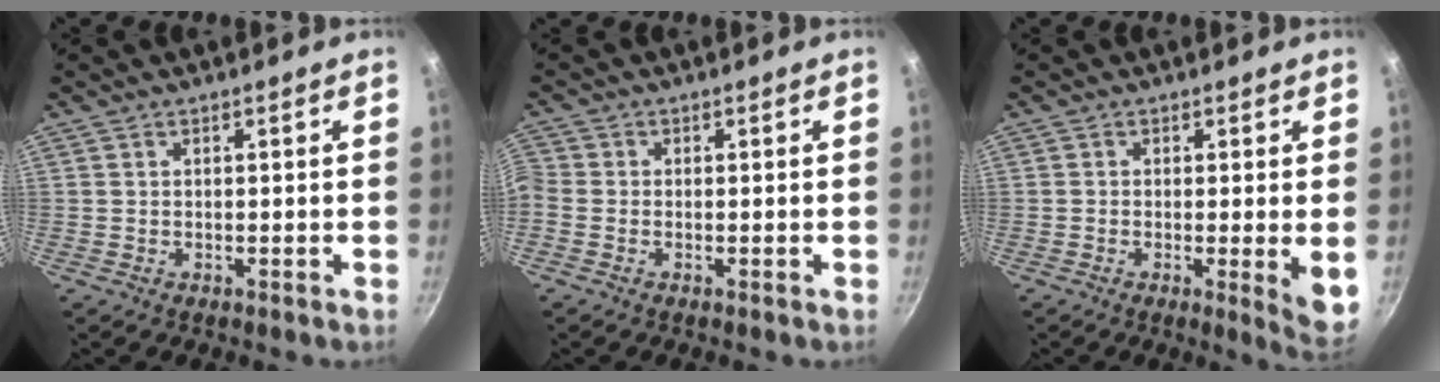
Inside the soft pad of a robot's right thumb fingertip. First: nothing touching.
{"total": 2.1, "force": [-1.0, 1.7, 0.8], "torque": [-0.022, 0.004, -0.031]}
{"total": 5.9, "force": [-0.6, 0.7, 5.8], "torque": [-0.079, -0.014, -0.008]}